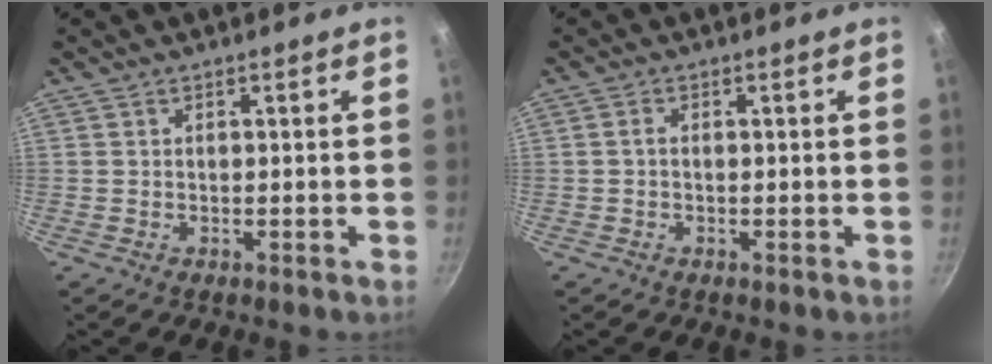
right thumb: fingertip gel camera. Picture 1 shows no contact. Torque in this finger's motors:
{"motor_torque": [-0.67, 0.02, -0.16, 0.09, 0.08]}